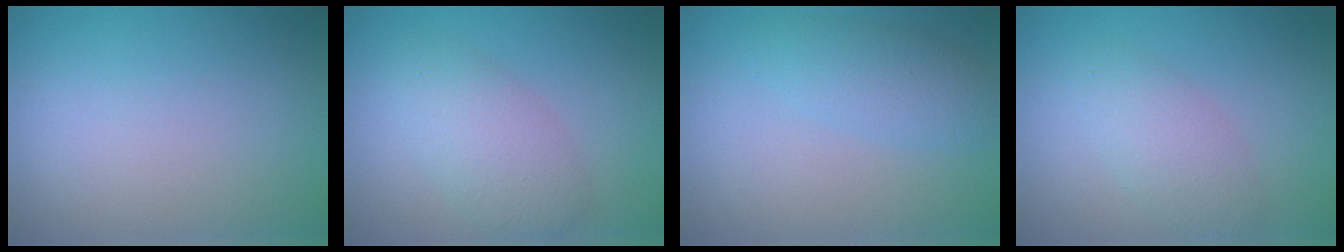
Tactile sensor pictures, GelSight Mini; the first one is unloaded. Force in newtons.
{"total": 3.7, "press": 3.7, "slide": 0.1}
{"total": 2.8, "press": 2.8, "slide": 0.1}
{"total": 2.8, "press": 2.8, "slide": 0.1}